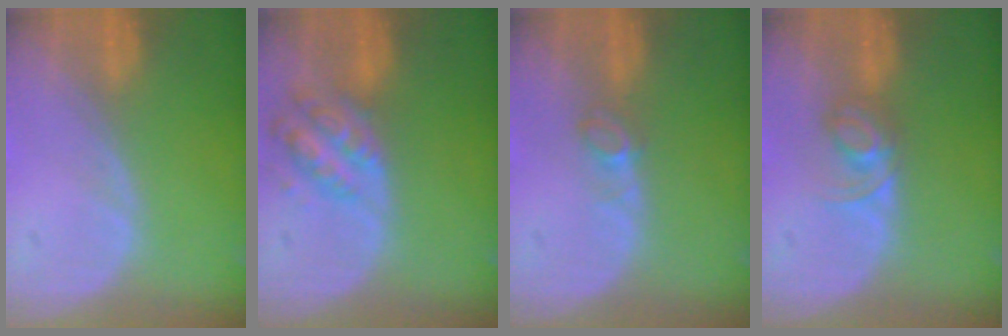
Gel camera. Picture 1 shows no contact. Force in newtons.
{"total": 6.0, "press": 5.4, "slide": 2.6}
{"total": 2.0, "press": 1.9, "slide": 0.4}
{"total": 3.5, "press": 3.5, "slide": 0.4}